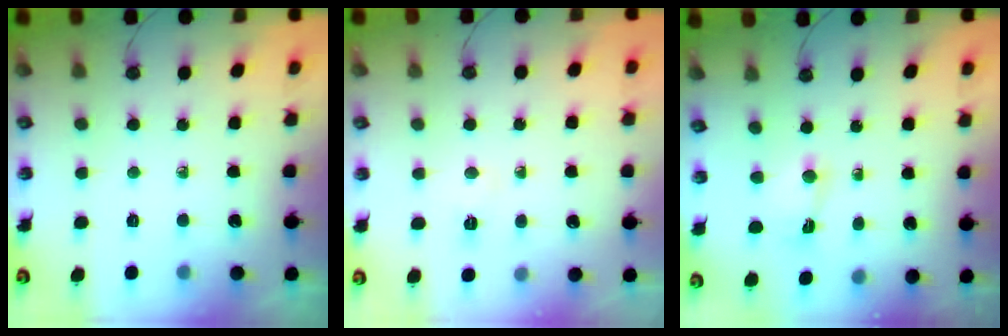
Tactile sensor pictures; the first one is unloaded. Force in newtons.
{"total": 2.9, "press": 2.9, "slide": 0.4}
{"total": 1.5, "press": 1.5, "slide": 0.2}